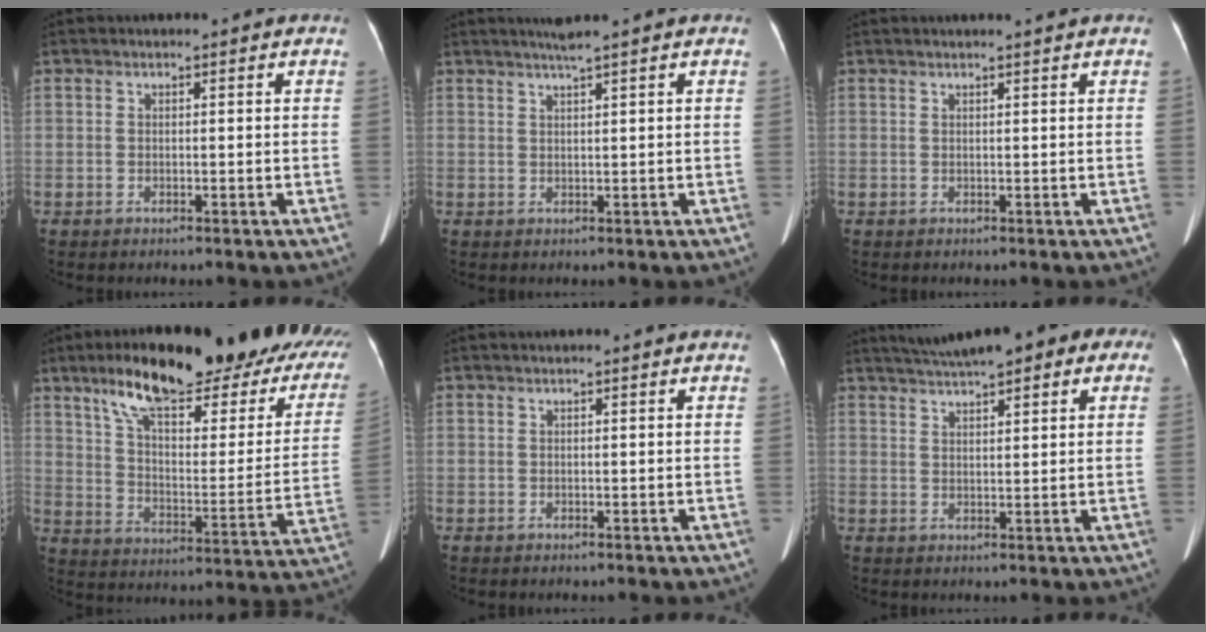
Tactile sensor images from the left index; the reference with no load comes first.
{"total": 2.4, "force": [1.9, -0.8, 1.2], "torque": [-0.022, 0.003, 0.036]}
{"total": 1.8, "force": [1.6, -0.5, 0.6], "torque": [-0.010, 0.003, 0.025]}
{"total": 28.8, "force": [19.5, 7.6, 19.8], "torque": [-0.264, 0.025, 0.260]}
{"total": 0.0}
{"total": 12.5, "force": [8.4, 3.6, 8.5], "torque": [-0.135, 0.049, 0.113]}